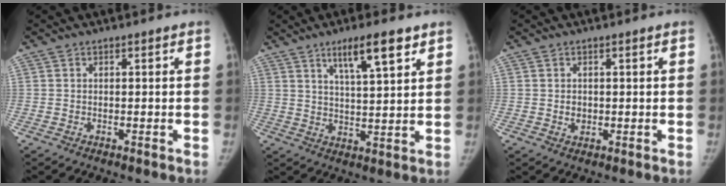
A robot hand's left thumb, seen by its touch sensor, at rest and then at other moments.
{"total": 8.9, "force": [5.5, 1.6, 6.9], "torque": [-0.108, -0.027, 0.094]}
{"total": 1.7, "force": [0.1, 1.4, 0.9], "torque": [-0.011, 0.000, 0.006]}